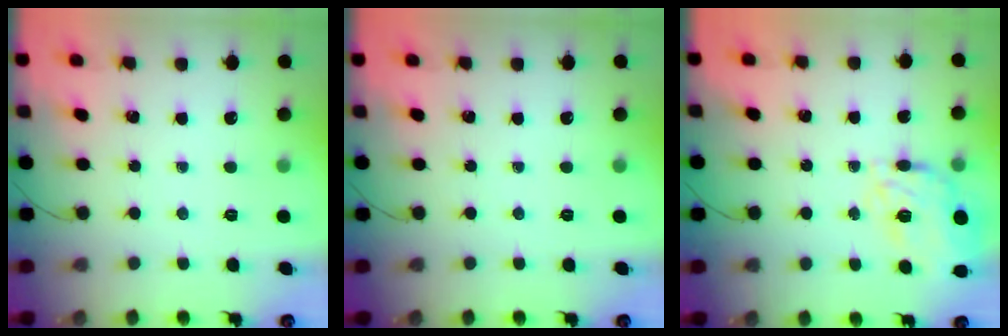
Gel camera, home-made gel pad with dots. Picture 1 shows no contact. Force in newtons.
{"total": 0.0}
{"total": 14.8, "press": 14.5, "slide": 3.1}